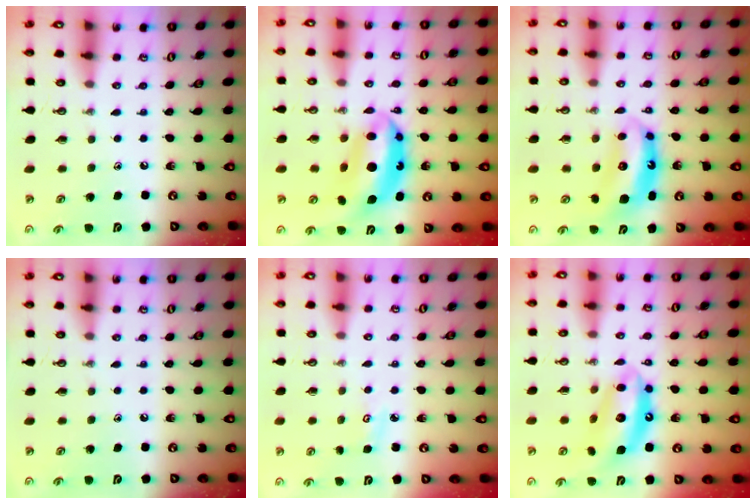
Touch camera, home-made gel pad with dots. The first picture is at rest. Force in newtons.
{"total": 14.1, "press": 14.0, "slide": 1.6}
{"total": 6.8, "press": 6.8, "slide": 0.6}
{"total": 0.0}
{"total": 3.2, "press": 3.1, "slide": 0.4}
{"total": 13.0, "press": 13.0, "slide": 1.0}